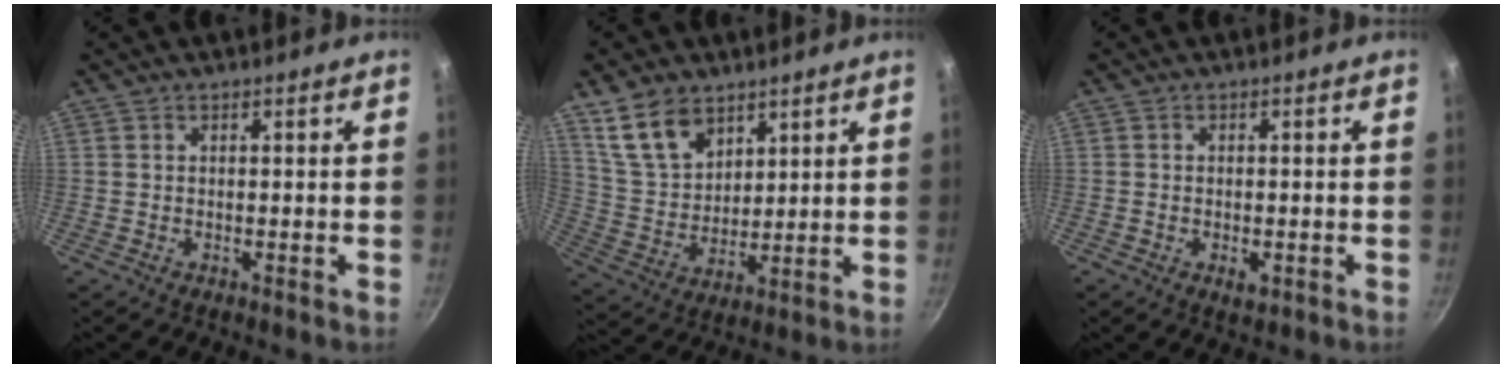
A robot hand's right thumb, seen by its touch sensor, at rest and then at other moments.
{"total": 11.1, "force": [6.8, 6.9, 5.4], "torque": [-0.070, -0.028, 0.146]}
{"total": 2.4, "force": [-0.9, 1.5, 1.7], "torque": [-0.028, -0.001, -0.013]}